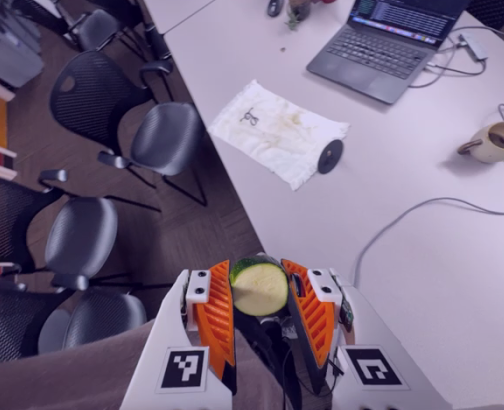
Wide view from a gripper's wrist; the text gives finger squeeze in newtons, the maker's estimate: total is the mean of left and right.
{"total": 10.8, "left": 10.7, "right": 10.9}